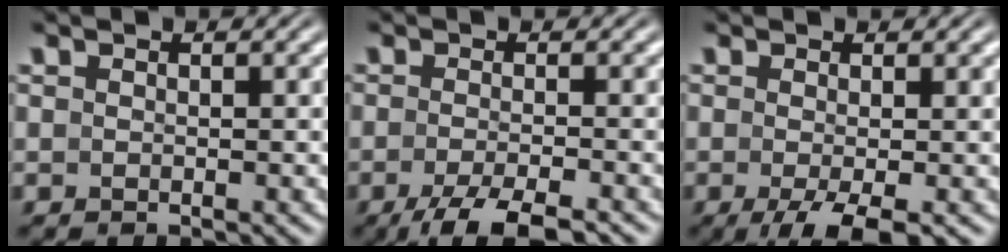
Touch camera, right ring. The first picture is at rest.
{"total": 5.1, "force": [-4.0, 1.3, 2.9], "torque": [-0.055, -0.020, -0.055]}
{"total": 4.6, "force": [-2.9, 1.1, 3.4], "torque": [-0.056, -0.025, -0.031]}